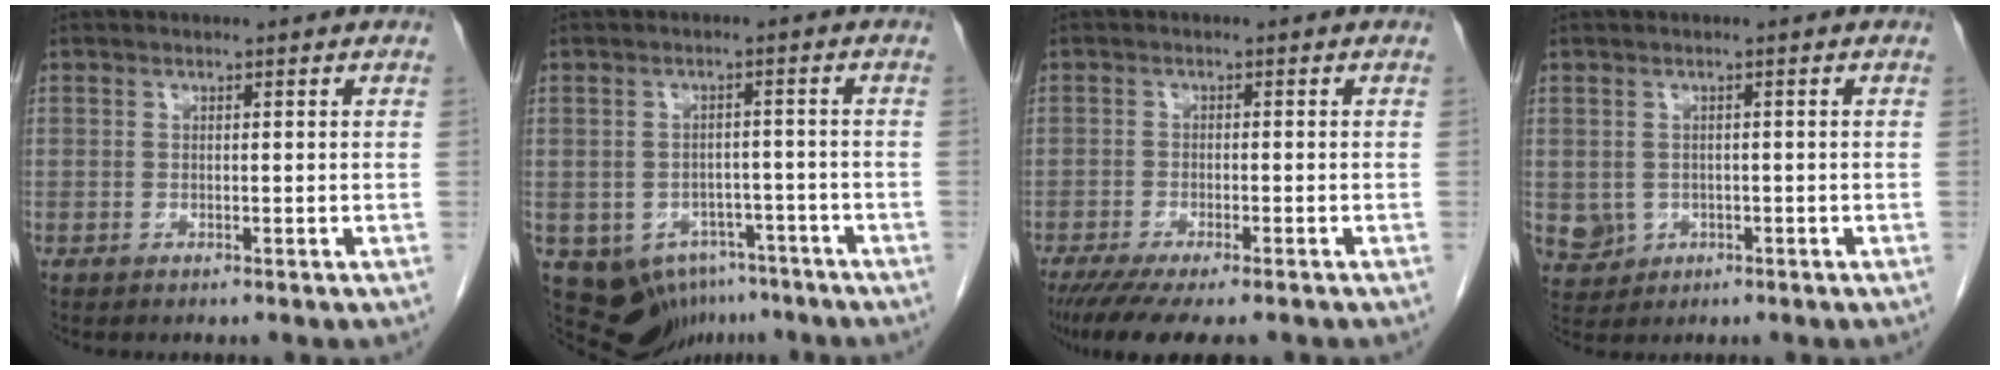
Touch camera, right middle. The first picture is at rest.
{"total": 10.5, "force": [-6.9, 7.0, 3.7], "torque": [-0.056, 0.011, -0.094]}
{"total": 9.8, "force": [-7.7, 1.7, 5.7], "torque": [-0.082, -0.016, -0.118]}
{"total": 6.1, "force": [-1.5, 5.7, 1.5], "torque": [-0.042, 0.000, -0.013]}